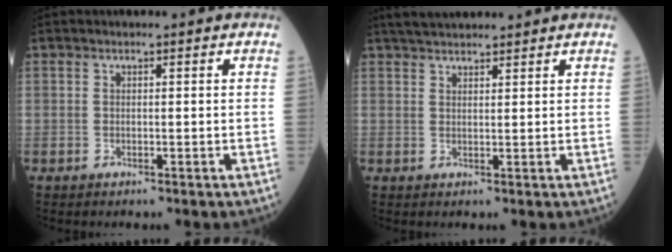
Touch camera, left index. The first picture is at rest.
{"total": 5.8, "force": [5.3, 1.1, 2.3], "torque": [-0.034, 0.035, 0.089]}